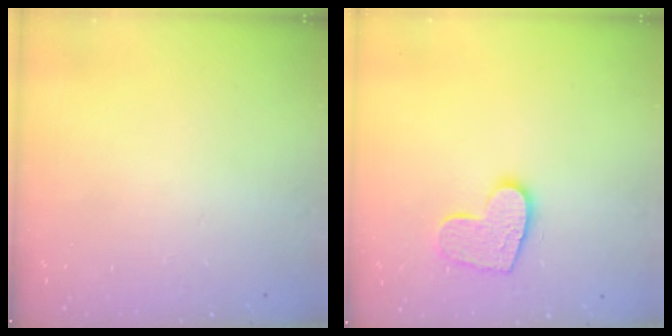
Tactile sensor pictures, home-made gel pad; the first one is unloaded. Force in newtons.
{"total": 11.7, "press": 11.7, "slide": 0.8}